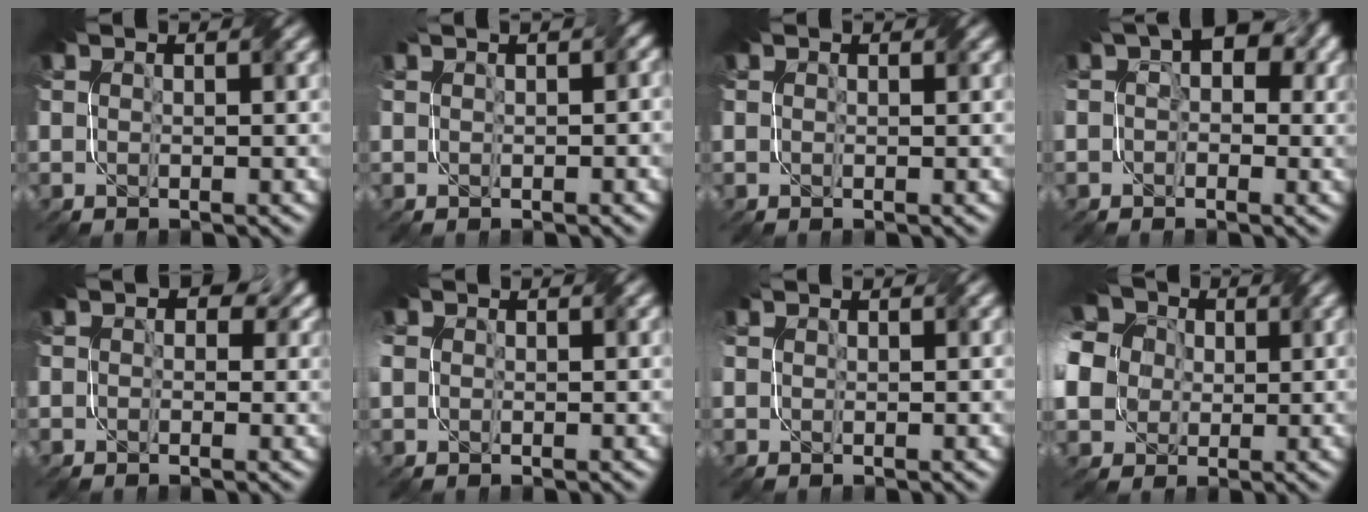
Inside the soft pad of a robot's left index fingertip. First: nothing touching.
{"total": 2.1, "force": [0.4, 0.9, 1.9], "torque": [-0.013, 0.004, 0.002]}
{"total": 0.0}
{"total": 4.9, "force": [1.1, 3.3, 3.4], "torque": [-0.021, 0.011, 0.005]}
{"total": 4.3, "force": [1.0, 3.3, 2.5], "torque": [0.003, 0.012, 0.000]}
{"total": 3.2, "force": [0.0, 2.7, 1.7], "torque": [-0.046, 0.003, 0.007]}
{"total": 1.5, "force": [0.3, 1.4, 0.6], "torque": [-0.001, -0.003, 0.003]}
{"total": 11.8, "force": [0.7, 10.0, 6.3], "torque": [-0.148, 0.002, -0.018]}